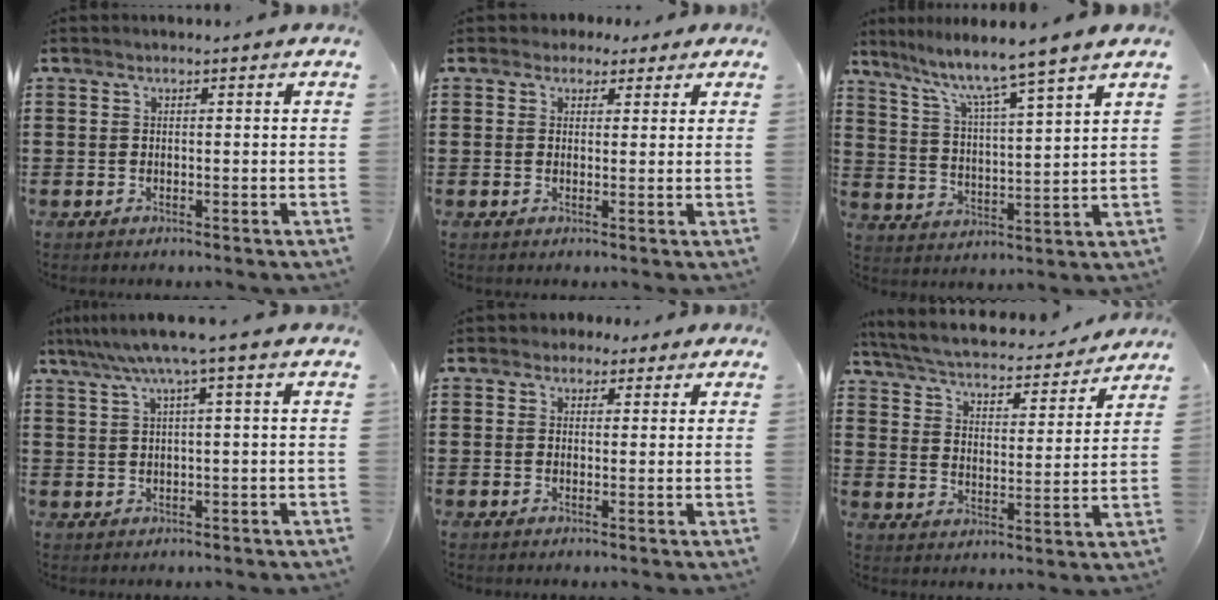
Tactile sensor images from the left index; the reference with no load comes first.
{"total": 2.4, "force": [1.5, 1.7, 0.4], "torque": [-0.009, 0.007, 0.026]}
{"total": 5.9, "force": [5.0, -1.0, 3.1], "torque": [-0.083, -0.043, 0.074]}
{"total": 4.8, "force": [2.2, -0.5, 4.2], "torque": [-0.085, -0.004, 0.035]}
{"total": 2.0, "force": [1.2, 1.6, 0.4], "torque": [-0.015, 0.010, 0.022]}
{"total": 4.4, "force": [4.2, 0.2, 1.2], "torque": [-0.048, -0.034, 0.065]}